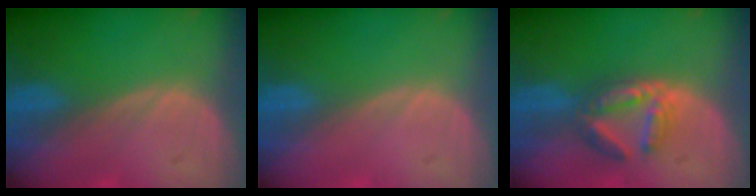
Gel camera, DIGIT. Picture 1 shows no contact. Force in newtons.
{"total": 0.0}
{"total": 5.8, "press": 5.5, "slide": 1.8}